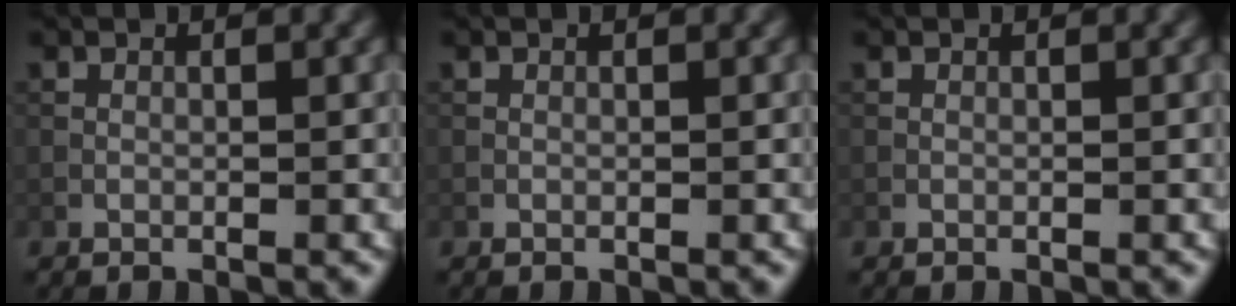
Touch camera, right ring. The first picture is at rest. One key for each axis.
{"total": 0.0}
{"total": 0.0}